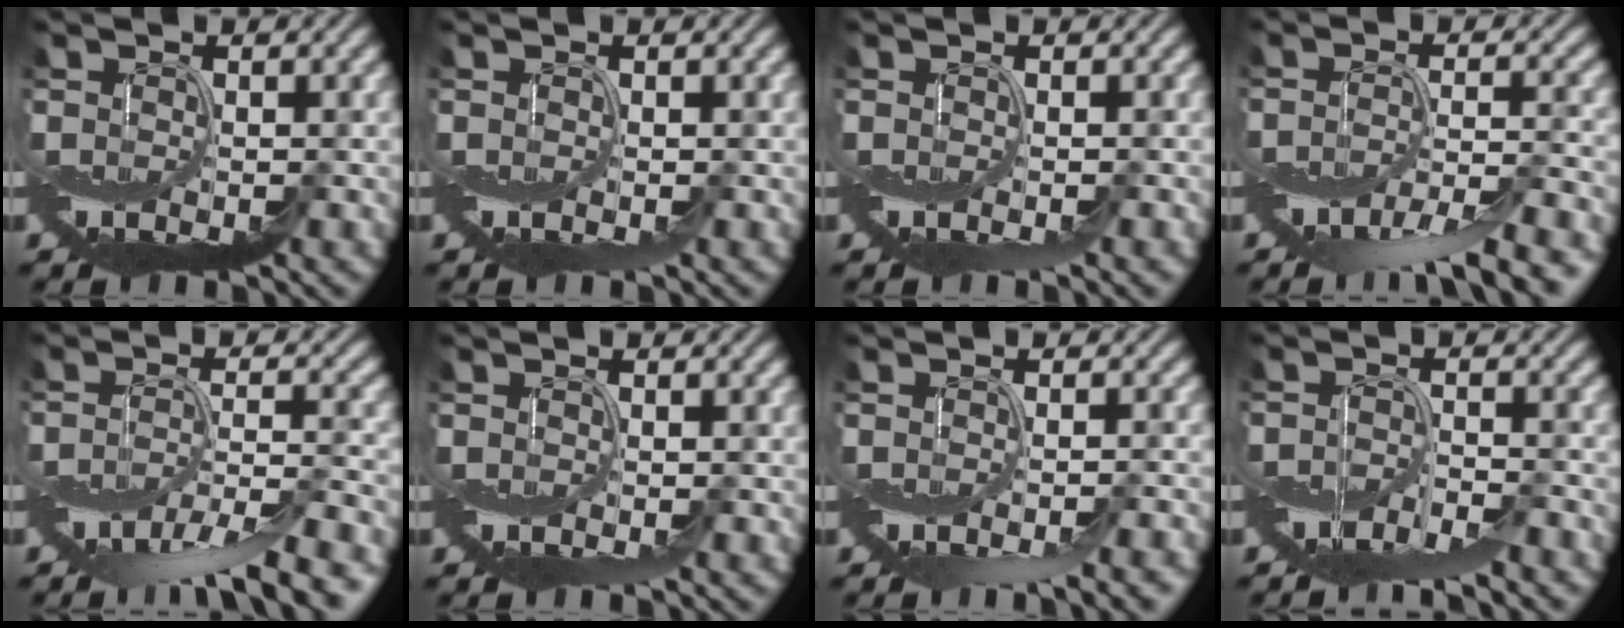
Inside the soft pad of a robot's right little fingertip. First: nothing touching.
{"total": 0.5, "force": [0.0, 0.4, 0.2], "torque": [-0.005, 0.001, 0.000]}
{"total": 0.9, "force": [-0.6, -0.2, 0.6], "torque": [-0.007, -0.006, -0.010]}
{"total": 7.0, "force": [-4.8, 1.3, 4.9], "torque": [-0.080, -0.009, -0.084]}
{"total": 7.9, "force": [-5.4, 1.6, 5.5], "torque": [-0.093, -0.008, -0.095]}
{"total": 0.0}
{"total": 3.3, "force": [-2.4, 0.1, 2.3], "torque": [-0.028, -0.009, -0.035]}
{"total": 4.9, "force": [-4.2, 0.7, 2.4], "torque": [-0.036, -0.003, -0.081]}